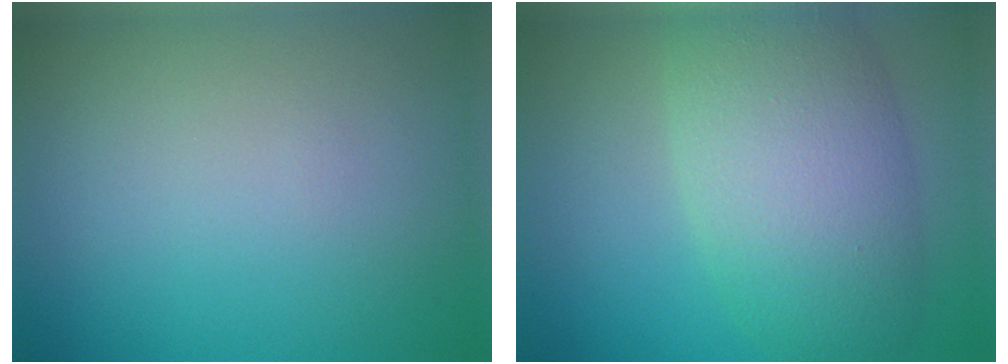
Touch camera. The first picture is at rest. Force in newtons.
{"total": 8.4, "press": 8.4, "slide": 0.3}